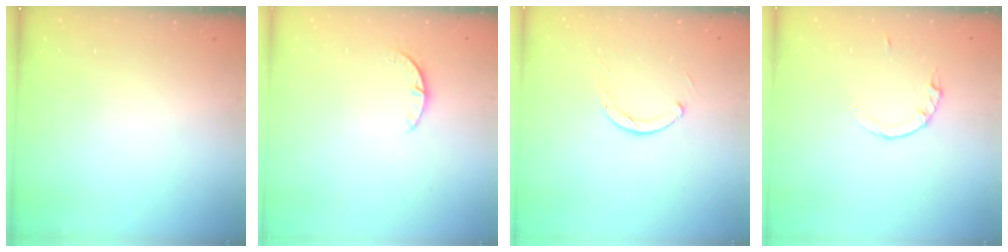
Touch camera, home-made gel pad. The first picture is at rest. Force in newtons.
{"total": 2.4, "press": 2.4, "slide": 0.3}
{"total": 2.5, "press": 2.5, "slide": 0.3}
{"total": 2.2, "press": 2.1, "slide": 0.3}